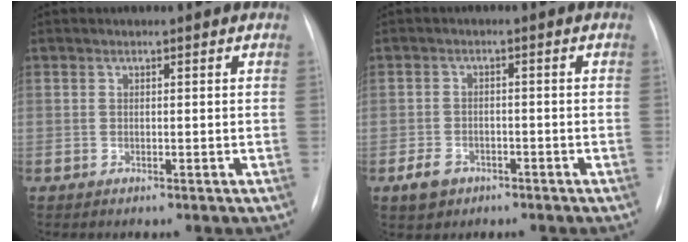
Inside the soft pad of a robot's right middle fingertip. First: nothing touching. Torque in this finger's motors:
{"motor_torque": [0.26, -0.22, 0.22, 0.04]}